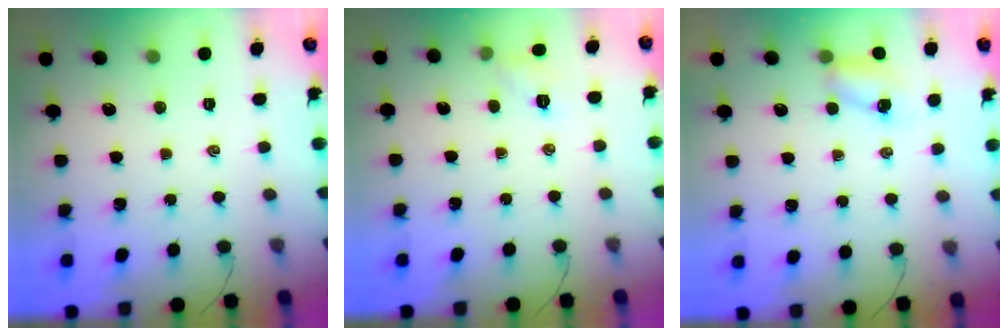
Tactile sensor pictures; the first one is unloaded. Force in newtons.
{"total": 5.5, "press": 5.3, "slide": 1.7}
{"total": 4.4, "press": 4.3, "slide": 0.8}